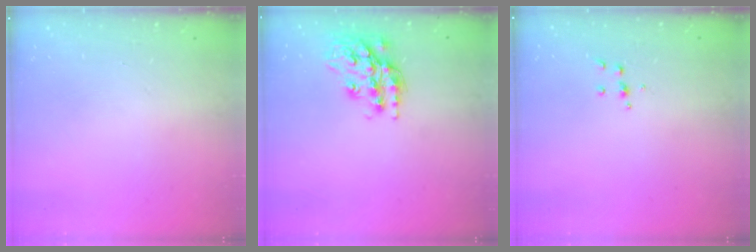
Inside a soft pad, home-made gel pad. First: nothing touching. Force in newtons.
{"total": 17.5, "press": 17.5, "slide": 1.3}
{"total": 5.0, "press": 4.9, "slide": 0.8}